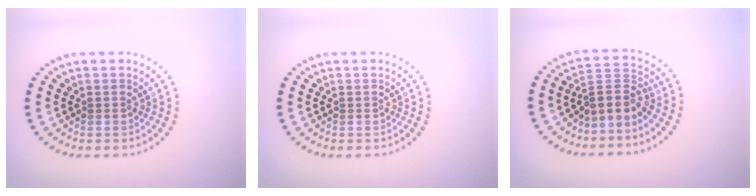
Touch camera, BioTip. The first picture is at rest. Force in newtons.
{"total": 0.0}
{"total": 3.1, "press": 2.2, "slide": 2.2}